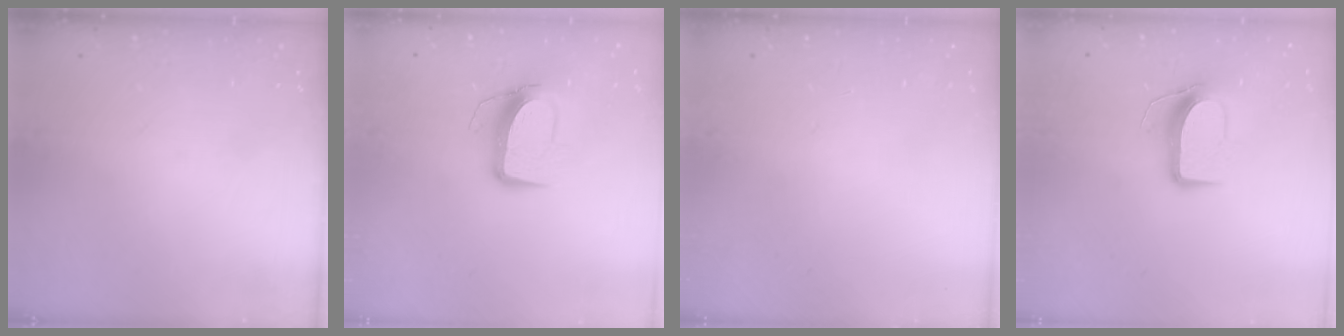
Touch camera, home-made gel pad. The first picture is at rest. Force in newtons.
{"total": 10.9, "press": 10.9, "slide": 0.7}
{"total": 0.0}
{"total": 9.8, "press": 9.8, "slide": 0.3}